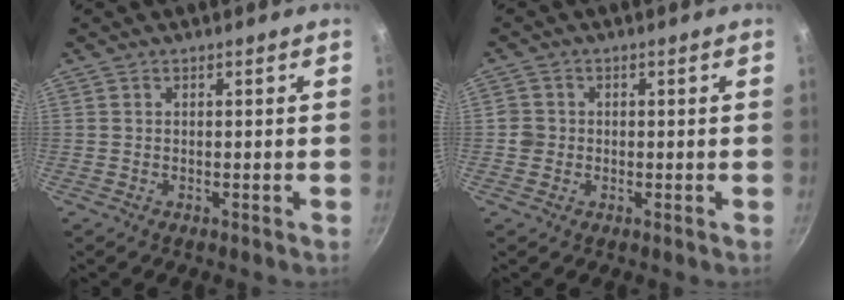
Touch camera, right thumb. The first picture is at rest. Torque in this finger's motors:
{"motor_torque": [0.32, 0.62, 0.22, 0.11, -0.01]}